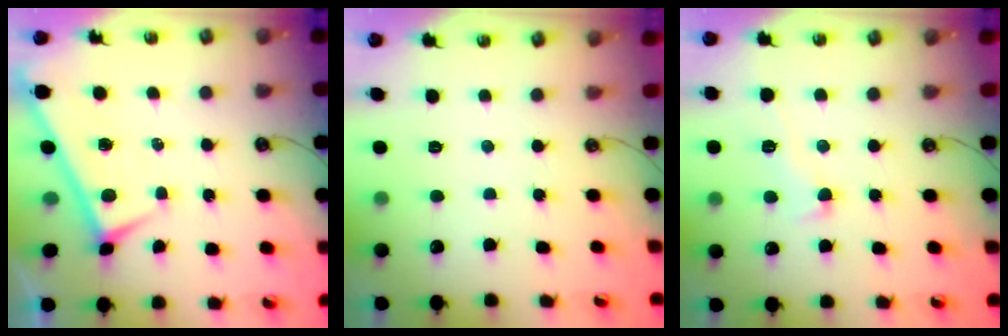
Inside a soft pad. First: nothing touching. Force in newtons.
{"total": 0.0}
{"total": 1.7, "press": 1.4, "slide": 0.9}